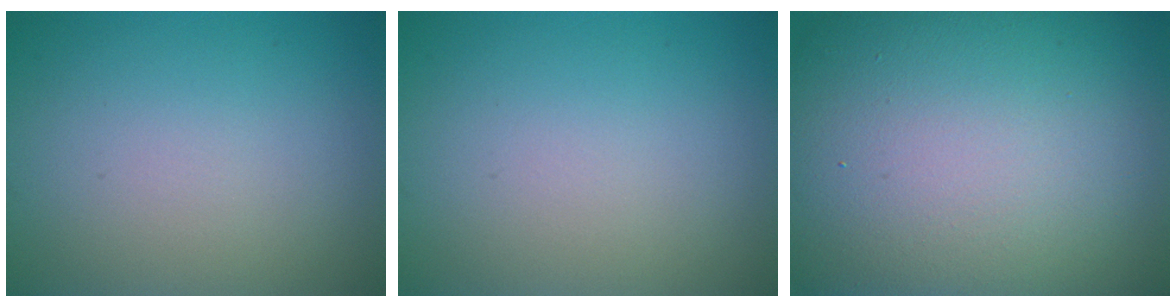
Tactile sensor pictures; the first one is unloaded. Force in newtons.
{"total": 0.0}
{"total": 22.1, "press": 22.0, "slide": 1.5}